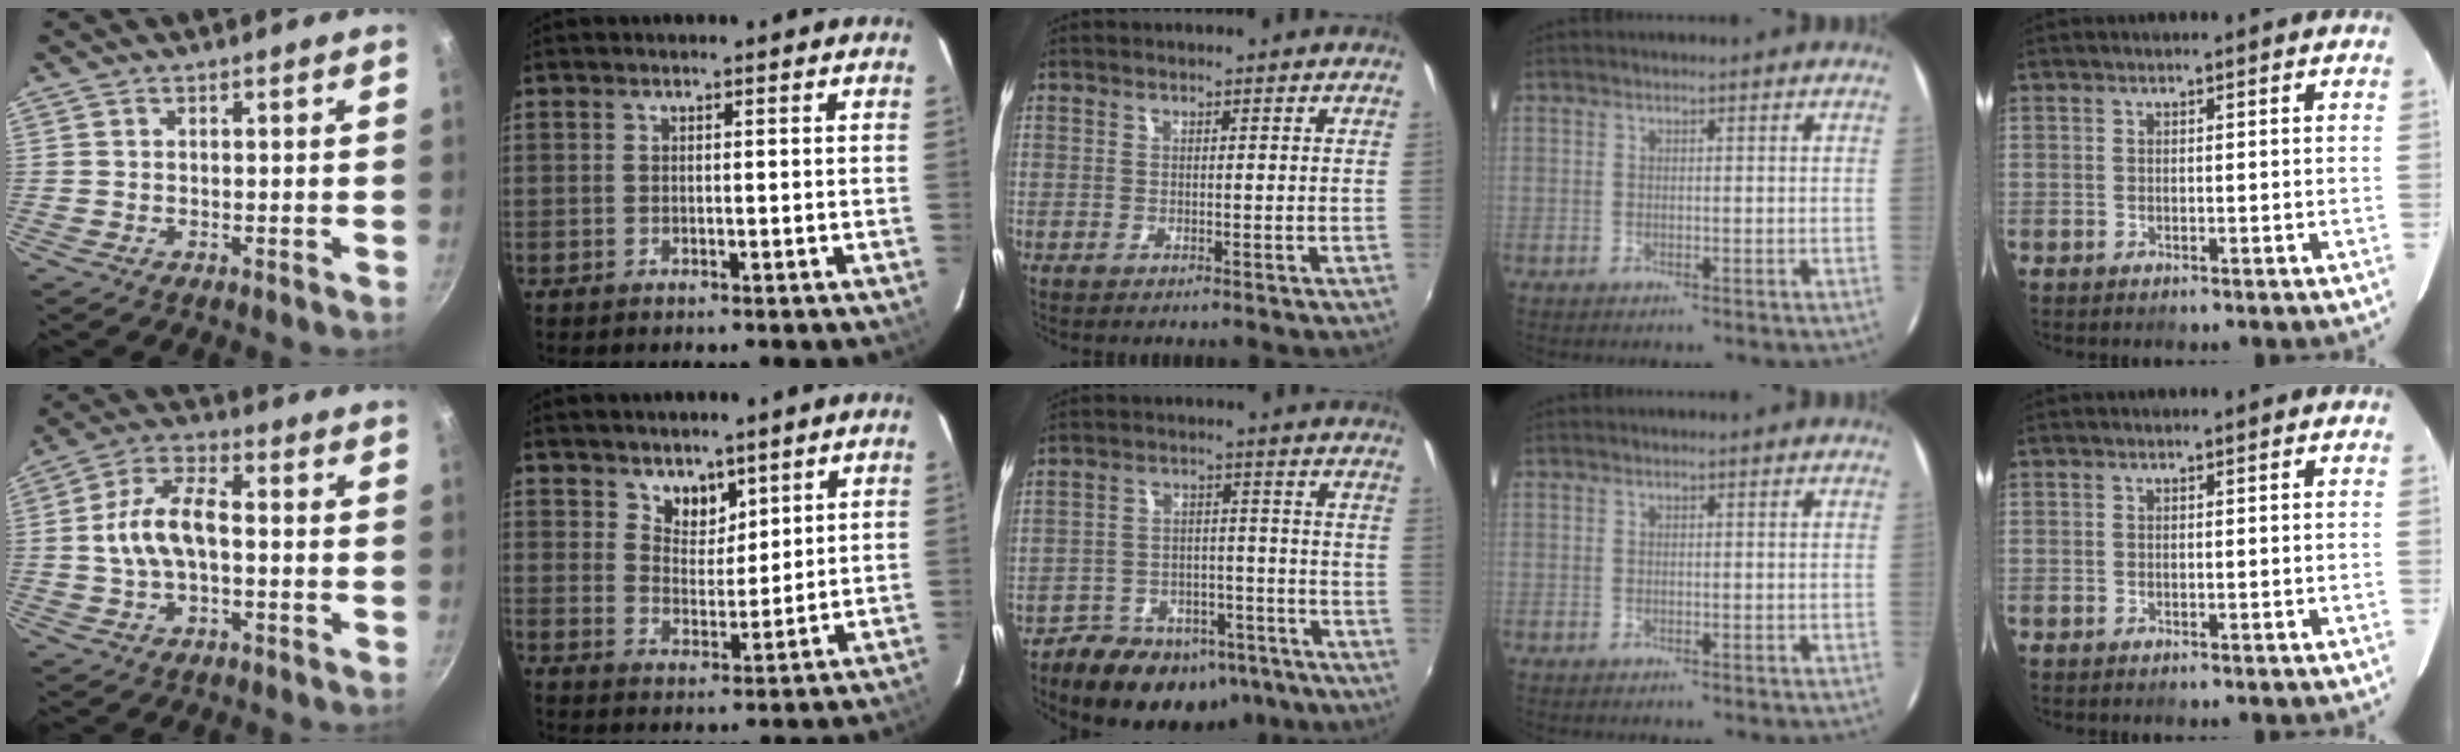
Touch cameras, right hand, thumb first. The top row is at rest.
{"thumb": {"total": 10.8, "force": [-0.6, 5.7, 9.2], "torque": [-0.163, 0.036, -0.019]}, "index": {"total": 5.4, "force": [4.0, 3.4, 1.5], "torque": [-0.013, 0.002, 0.074]}, "middle": {"total": 17.8, "force": [-13.1, 9.7, 7.2], "torque": [-0.144, 0.019, -0.167]}}